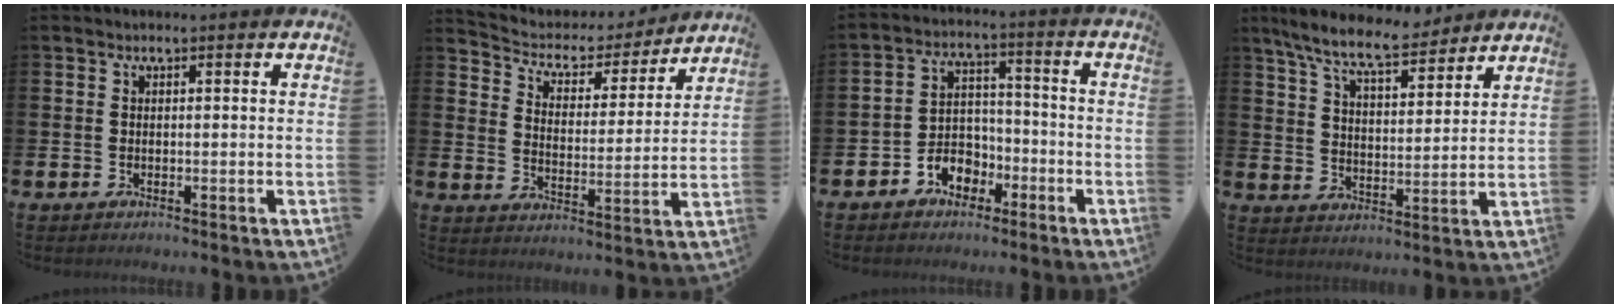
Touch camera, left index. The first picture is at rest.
{"total": 4.9, "force": [4.2, 2.2, 0.8], "torque": [-0.045, -0.036, 0.066]}
{"total": 4.4, "force": [-2.7, 3.3, 1.1], "torque": [-0.030, 0.006, -0.056]}
{"total": 9.1, "force": [8.2, 1.5, 3.5], "torque": [-0.096, -0.034, 0.149]}